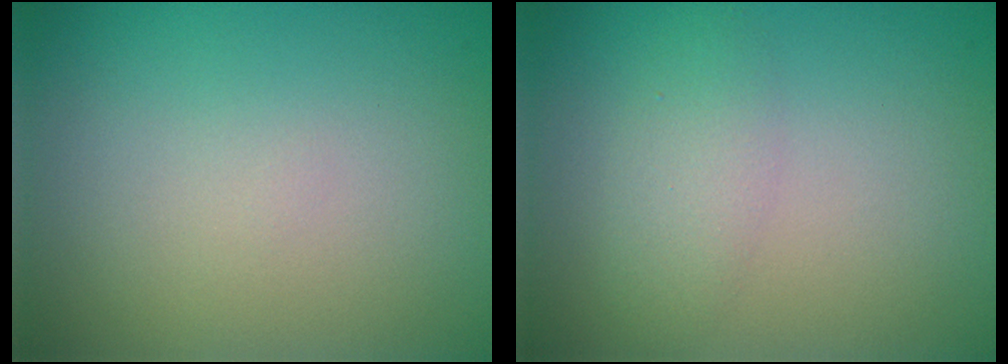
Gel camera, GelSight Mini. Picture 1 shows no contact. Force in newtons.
{"total": 2.2, "press": 2.2, "slide": 0.1}